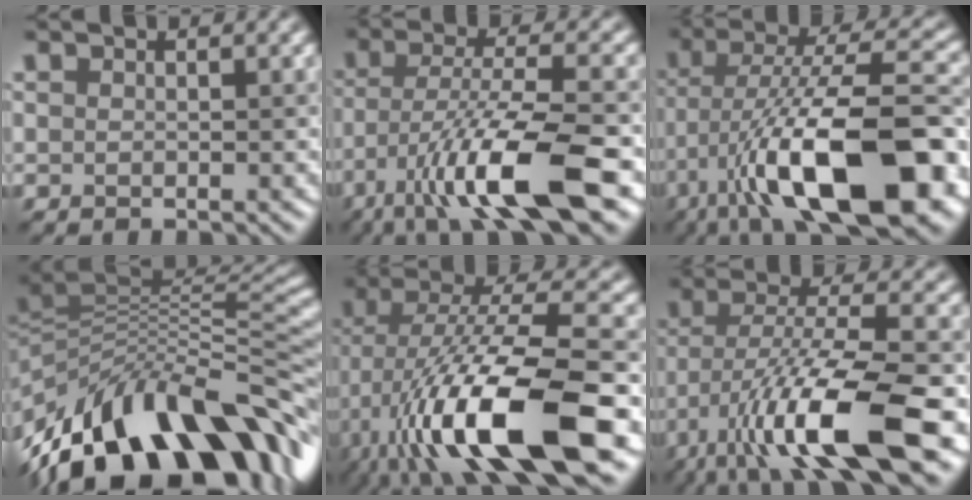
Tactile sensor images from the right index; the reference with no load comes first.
{"total": 11.4, "force": [-5.8, 2.9, 9.4], "torque": [-0.167, -0.003, -0.105]}
{"total": 15.9, "force": [-6.1, 5.5, 13.6], "torque": [-0.216, 0.015, -0.103]}
{"total": 15.7, "force": [-6.3, 7.0, 12.5], "torque": [-0.217, 0.010, -0.109]}
{"total": 14.6, "force": [-4.9, 4.7, 12.9], "torque": [-0.240, 0.002, -0.085]}
{"total": 12.4, "force": [-5.9, 3.4, 10.4], "torque": [-0.190, -0.004, -0.106]}